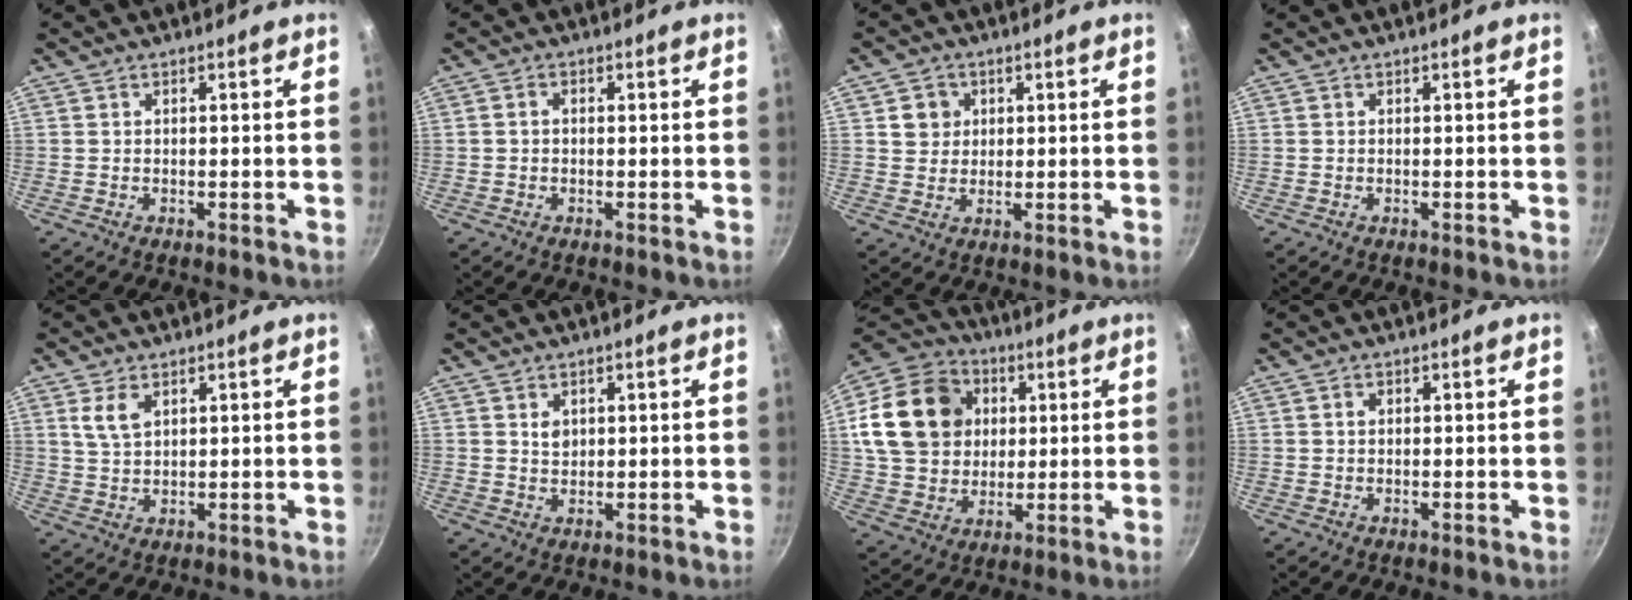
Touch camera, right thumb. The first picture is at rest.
{"total": 1.3, "force": [-0.1, 1.1, 0.8], "torque": [-0.015, 0.008, -0.002]}
{"total": 4.3, "force": [1.3, 4.0, 1.1], "torque": [0.009, 0.005, 0.020]}
{"total": 0.0}
{"total": 4.7, "force": [2.2, 2.7, 3.3], "torque": [-0.056, -0.006, 0.045]}
{"total": 2.2, "force": [0.8, 1.6, 1.2], "torque": [-0.013, -0.004, 0.015]}
{"total": 20.4, "force": [4.2, 16.7, 10.9], "torque": [-0.186, 0.021, 0.076]}
{"total": 0.9, "force": [0.2, 0.7, 0.5], "torque": [-0.007, 0.004, 0.004]}